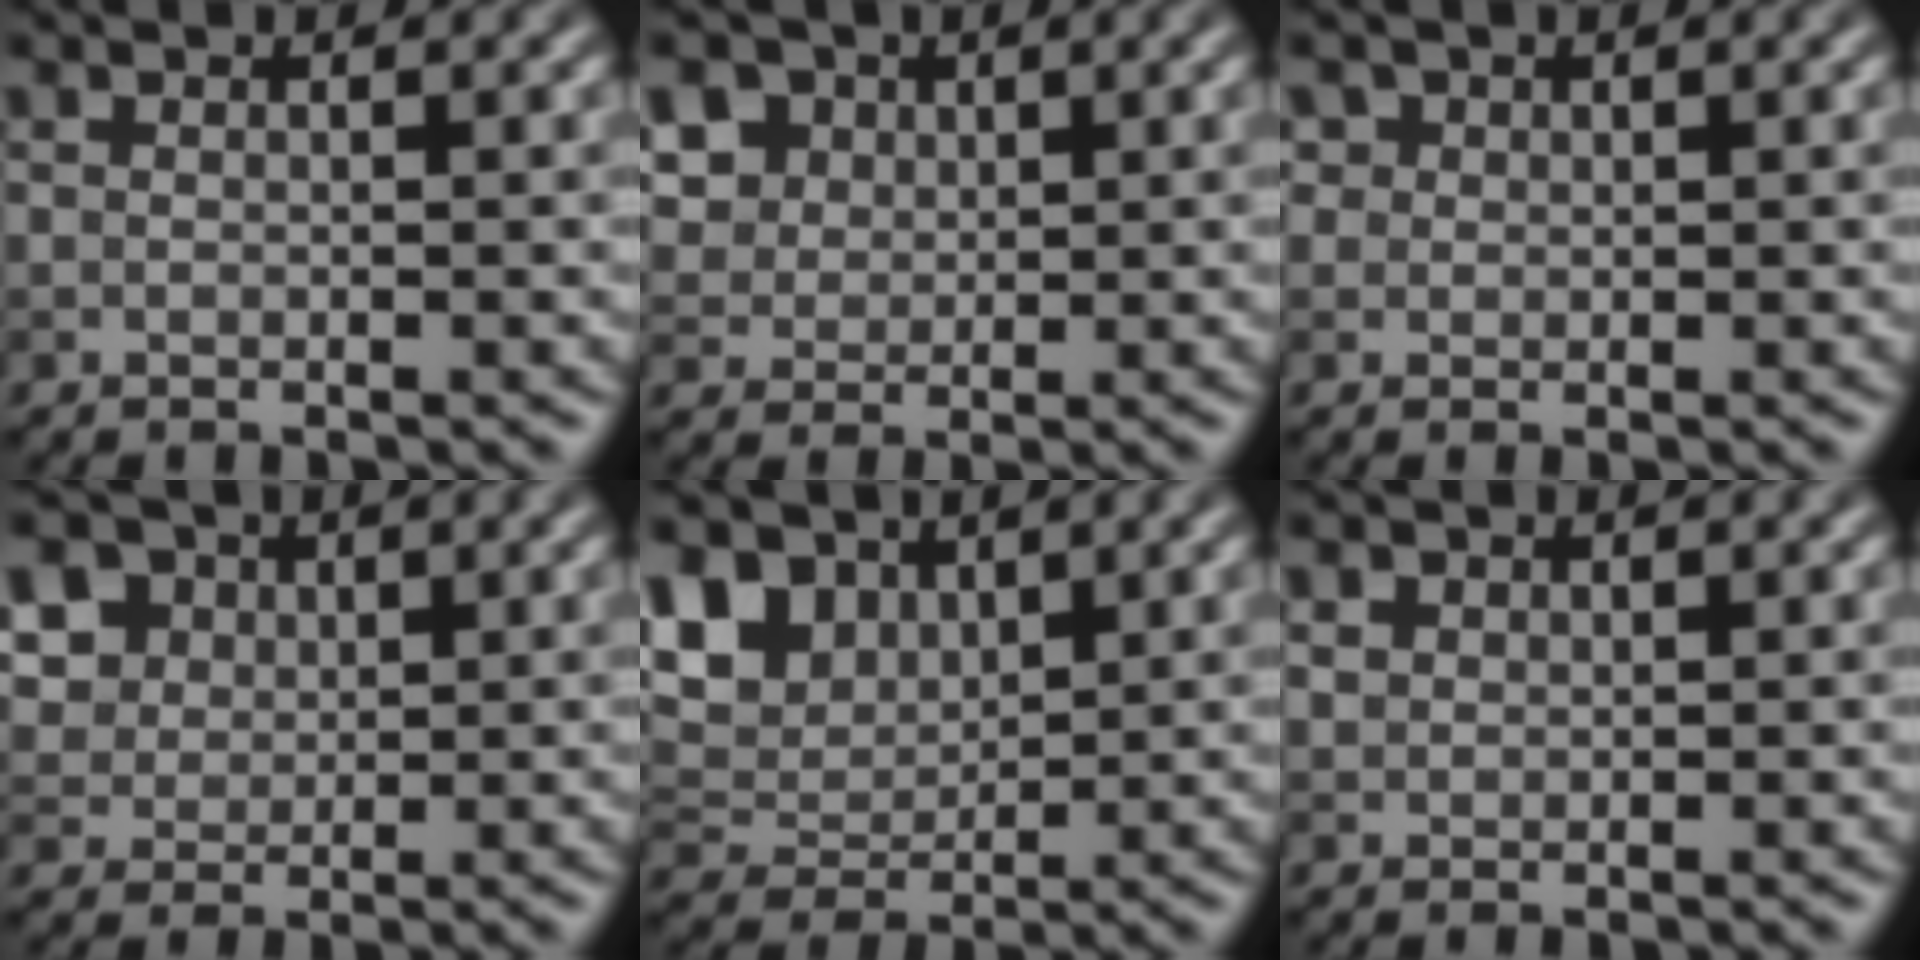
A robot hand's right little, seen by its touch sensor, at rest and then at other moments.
{"total": 9.8, "force": [4.8, 7.4, 4.3], "torque": [-0.108, 0.026, 0.075]}
{"total": 2.3, "force": [1.3, 1.8, 0.8], "torque": [-0.025, -0.001, 0.026]}
{"total": 10.8, "force": [5.2, 8.2, 4.7], "torque": [-0.125, 0.027, 0.083]}
{"total": 7.4, "force": [3.8, 4.9, 4.1], "torque": [-0.110, 0.011, 0.071]}
{"total": 1.0, "force": [0.5, 0.9, 0.2], "torque": [-0.003, -0.001, 0.012]}